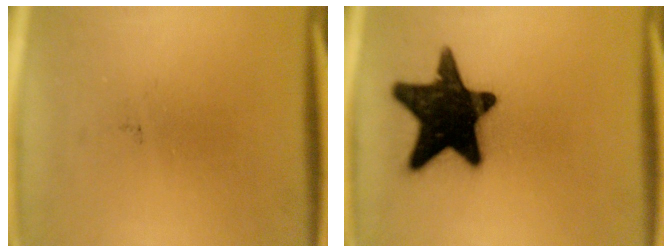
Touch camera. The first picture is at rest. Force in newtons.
{"total": 19.4}